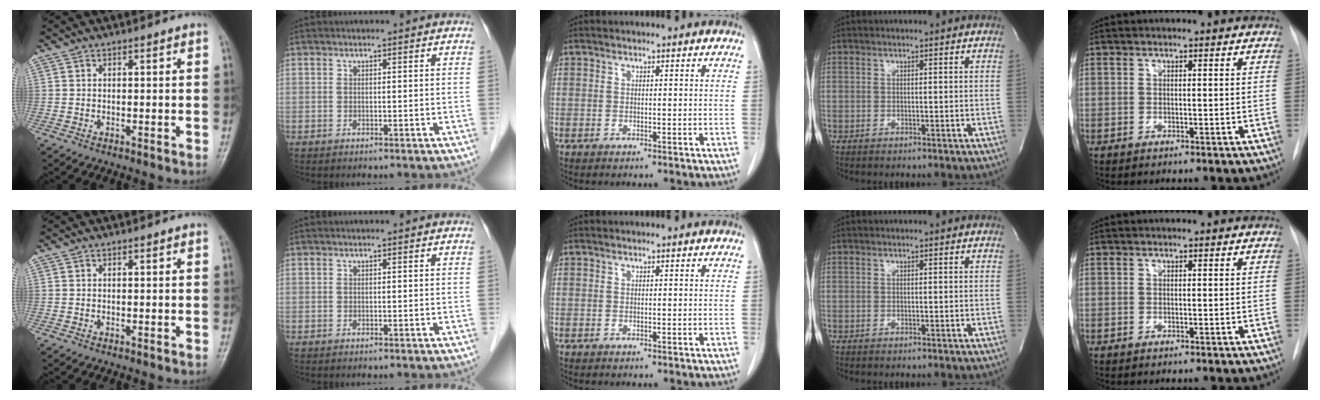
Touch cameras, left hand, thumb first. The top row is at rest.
{}